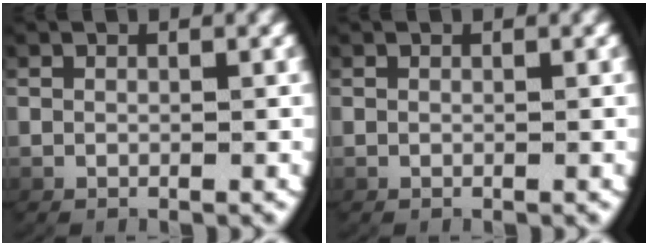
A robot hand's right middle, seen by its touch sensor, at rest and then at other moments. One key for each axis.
{"total": 0.0}